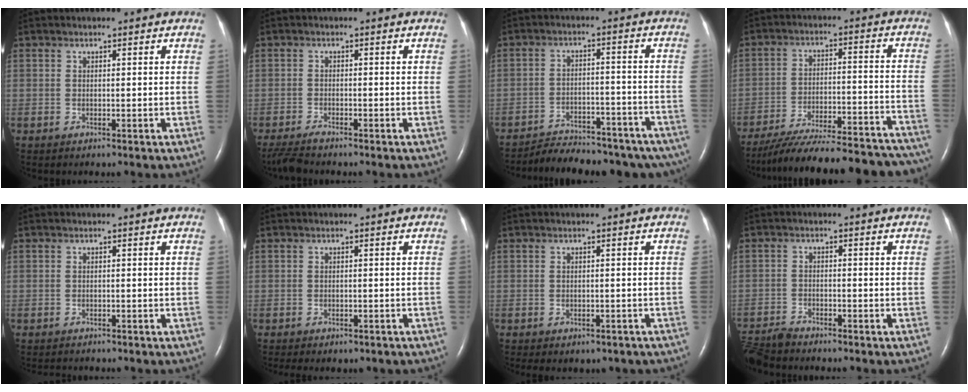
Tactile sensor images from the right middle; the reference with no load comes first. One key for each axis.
{"total": 3.5, "fx": -3.2, "fy": 0.1, "fz": 1.5, "tx": -0.035, "ty": -0.015, "tz": -0.057}
{"total": 18.3, "fx": -16.0, "fy": 6.1, "fz": 6.4, "tx": -0.082, "ty": 0.008, "tz": -0.206}
{"total": 28.2, "fx": -25.6, "fy": 4.7, "fz": 11.1, "tx": -0.138, "ty": -0.016, "tz": -0.349}
{"total": 2.1, "fx": -1.9, "fy": 0.7, "fz": 0.6, "tx": -0.013, "ty": -0.005, "tz": -0.022}
{"total": 5.6, "fx": -4.5, "fy": 2.1, "fz": 2.5, "tx": -0.029, "ty": 0.002, "tz": -0.046}
{"total": 5.5, "fx": -4.3, "fy": 2.8, "fz": 2.1, "tx": -0.023, "ty": 0.011, "tz": -0.042}
{"total": 5.1, "fx": -5.1, "fy": 0.3, "fz": 0.7, "tx": -0.012, "ty": -0.021, "tz": -0.096}